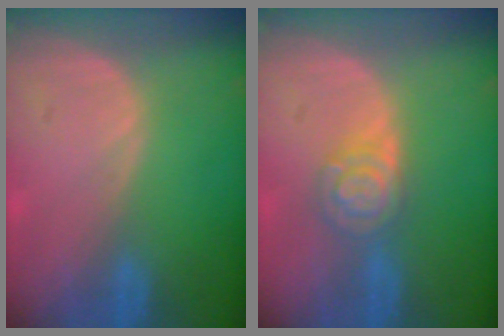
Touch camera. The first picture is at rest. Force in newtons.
{"total": 5.2, "press": 5.2, "slide": 0.2}